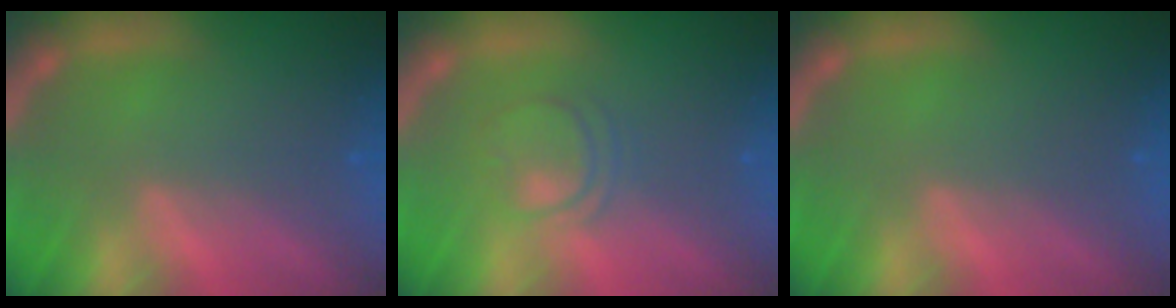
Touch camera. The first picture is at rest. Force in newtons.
{"total": 3.0}
{"total": 0.0}